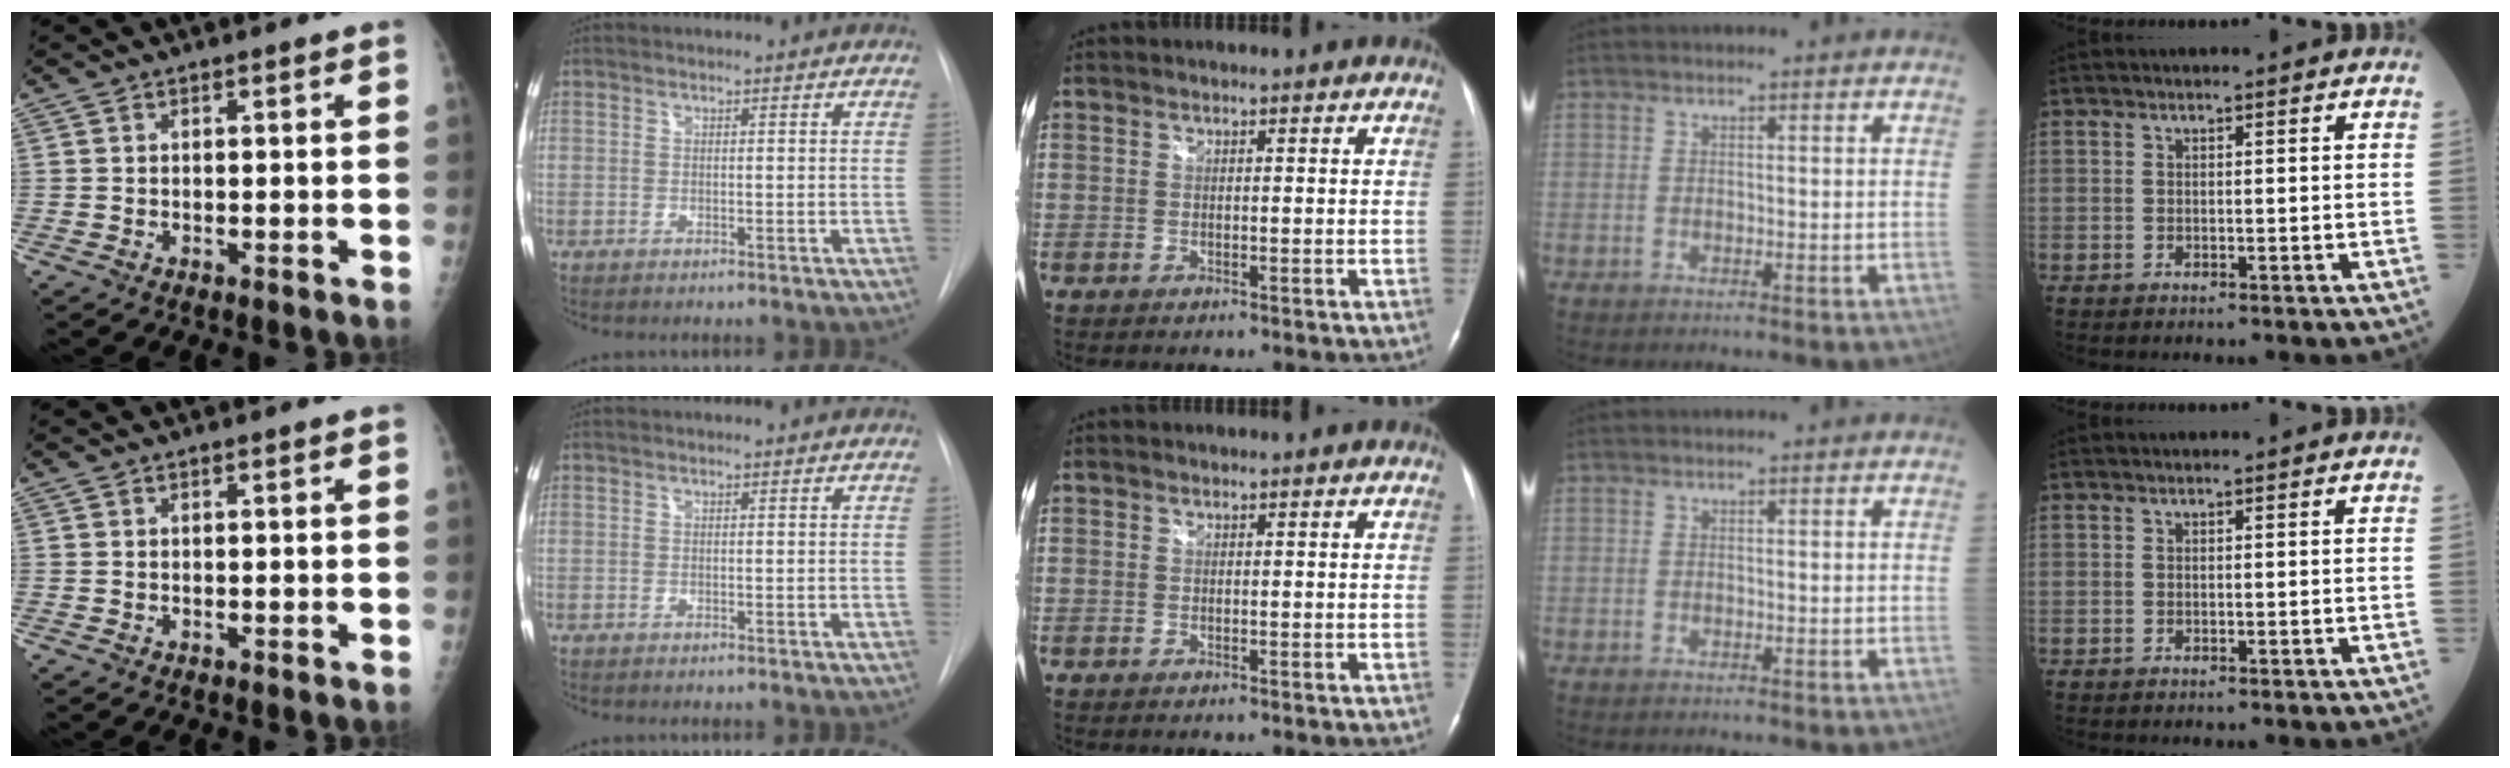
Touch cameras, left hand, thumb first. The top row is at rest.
{}